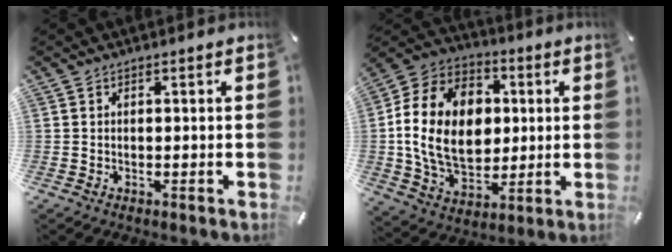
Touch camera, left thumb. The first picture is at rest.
{"total": 19.2, "force": [0.5, 14.7, 12.4], "torque": [-0.262, 0.008, 0.008]}